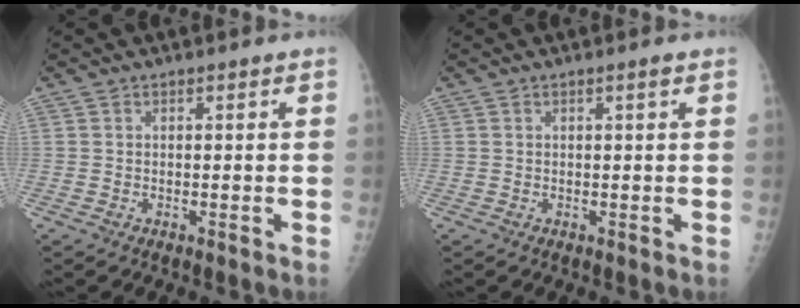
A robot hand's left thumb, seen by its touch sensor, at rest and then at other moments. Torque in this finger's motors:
{"motor_torque": [0.40, 0.26, 0.29, 0.02, 0.03]}